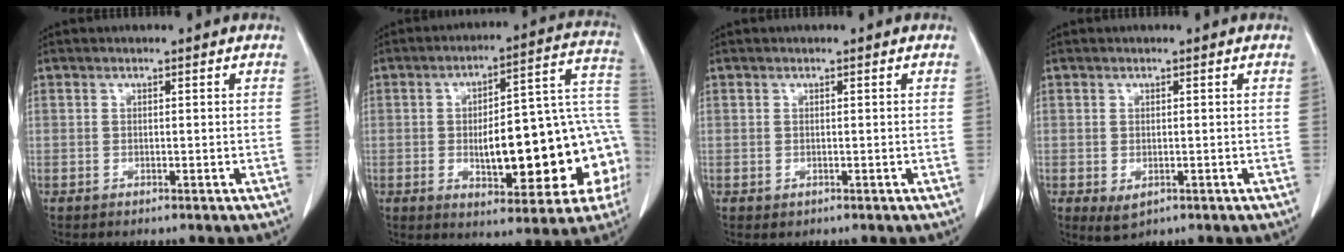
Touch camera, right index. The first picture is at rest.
{"total": 21.4, "force": [-3.8, 6.7, 20.0], "torque": [-0.201, 0.045, -0.033]}
{"total": 0.0}
{"total": 2.3, "force": [-0.6, 1.5, 1.6], "torque": [-0.027, -0.004, 0.006]}